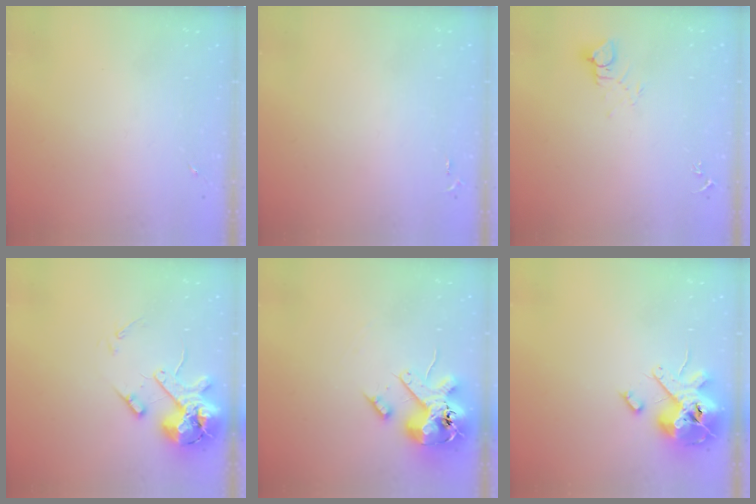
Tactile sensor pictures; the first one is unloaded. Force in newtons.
{"total": 2.5, "press": 2.5, "slide": 0.3}
{"total": 4.3, "press": 4.3, "slide": 0.3}
{"total": 14.0, "press": 13.8, "slide": 2.4}
{"total": 16.8, "press": 16.5, "slide": 2.9}
{"total": 15.4, "press": 15.2, "slide": 2.6}